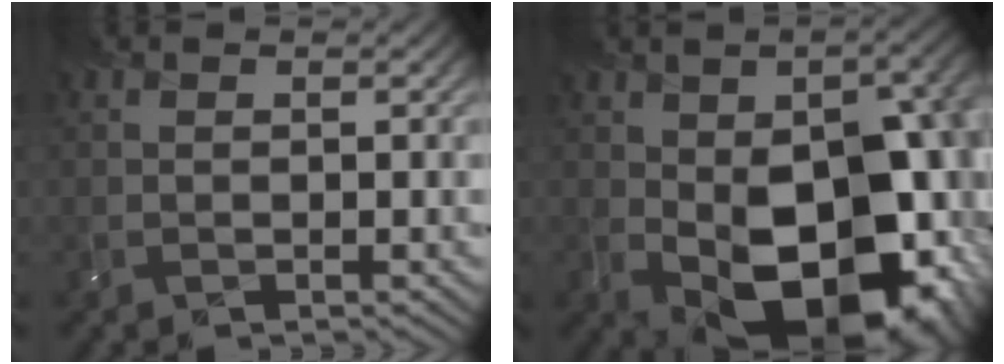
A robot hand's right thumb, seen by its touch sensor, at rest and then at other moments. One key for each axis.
{"total": 16.3, "fx": -4.2, "fy": 8.7, "fz": 13.1, "tx": -0.187, "ty": -0.037, "tz": -0.045}